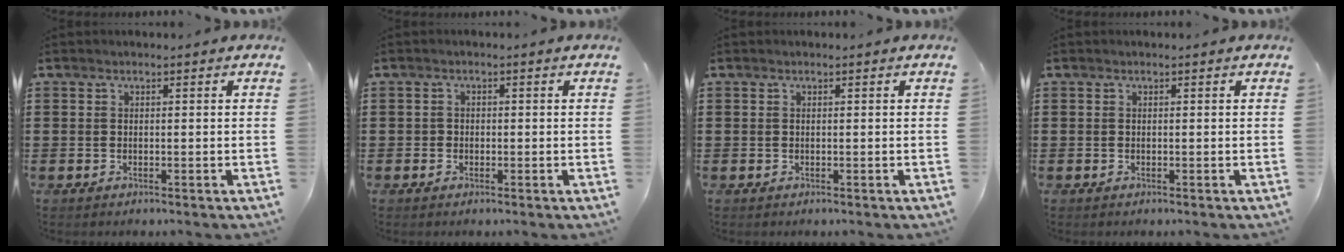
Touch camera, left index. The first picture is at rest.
{"total": 0.9, "force": [-0.3, 0.8, 0.1], "torque": [-0.005, 0.004, -0.009]}
{"total": 0.0}
{"total": 0.0}